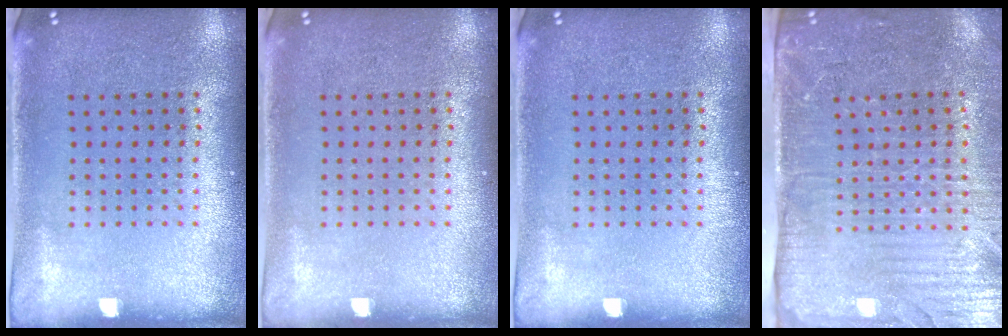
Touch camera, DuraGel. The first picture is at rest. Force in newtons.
{"total": 0.0}
{"total": 0.0}
{"total": 4.3, "press": 3.7, "slide": 2.2}